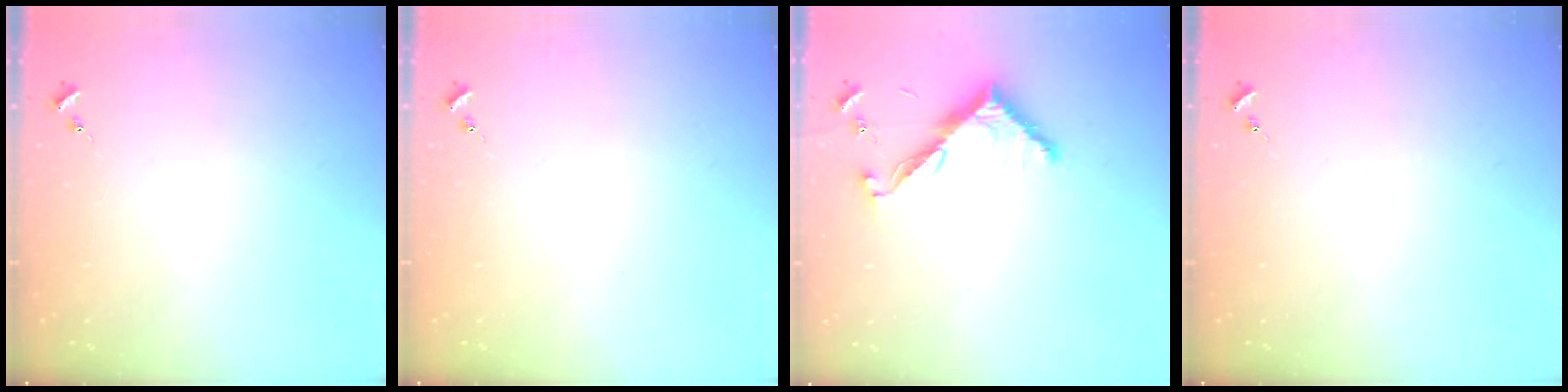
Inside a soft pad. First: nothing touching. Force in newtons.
{"total": 0.0}
{"total": 8.5, "press": 8.5, "slide": 0.6}
{"total": 0.0}